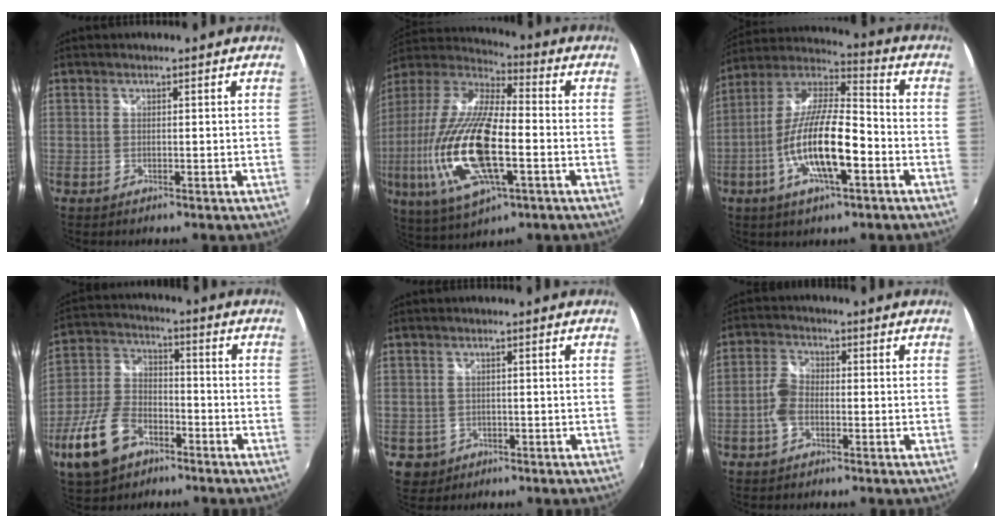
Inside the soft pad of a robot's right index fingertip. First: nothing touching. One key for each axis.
{"total": 23.0, "fx": -5.3, "fy": 7.8, "fz": 21.0, "tx": -0.429, "ty": -0.027, "tz": -0.098}
{"total": 16.3, "fx": -5.6, "fy": 4.3, "fz": 14.7, "tx": -0.289, "ty": -0.004, "tz": -0.107}
{"total": 13.6, "fx": -7.4, "fy": 8.1, "fz": 8.1, "tx": -0.199, "ty": 0.007, "tz": -0.133}
{"total": 3.6, "fx": -0.7, "fy": 3.5, "fz": 0.5, "tx": -0.017, "ty": 0.007, "tz": -0.001}
{"total": 4.1, "fx": -1.6, "fy": 2.4, "fz": 2.9, "tx": -0.065, "ty": 0.012, "tz": -0.031}